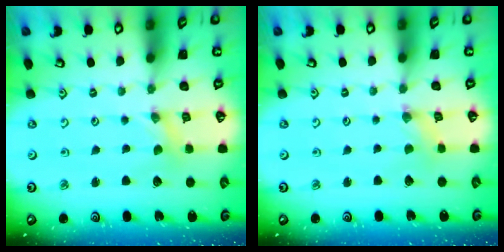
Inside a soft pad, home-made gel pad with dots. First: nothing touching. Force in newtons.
{"total": 1.4, "press": 1.3, "slide": 0.3}